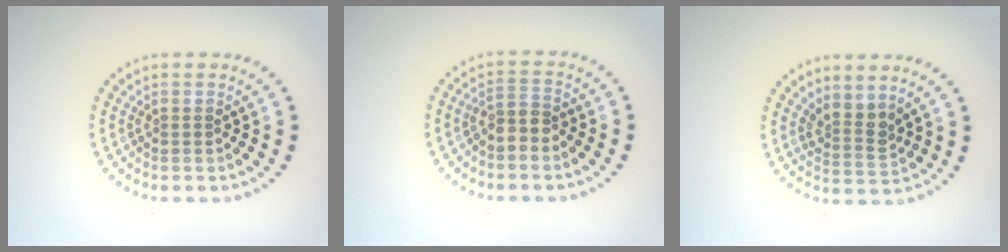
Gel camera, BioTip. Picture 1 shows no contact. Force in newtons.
{"total": 2.1, "press": 1.8, "slide": 1.1}
{"total": 2.6, "press": 1.9, "slide": 1.7}